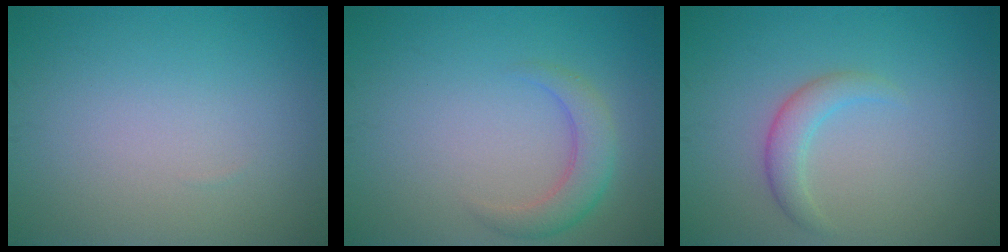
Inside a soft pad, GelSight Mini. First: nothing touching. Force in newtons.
{"total": 2.9, "press": 2.9, "slide": 0.2}
{"total": 2.2, "press": 2.2, "slide": 0.2}